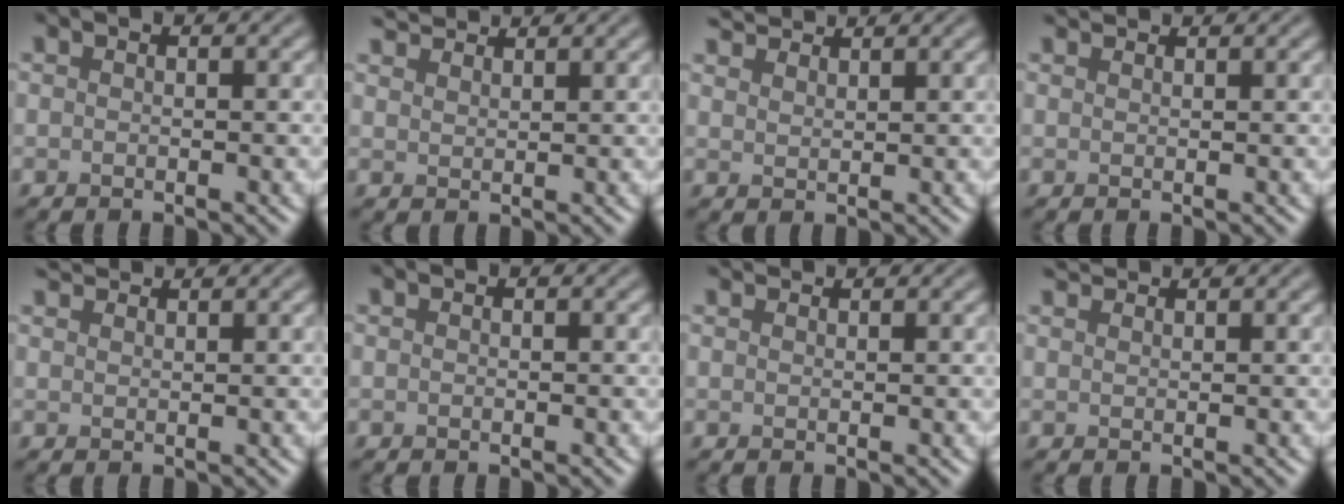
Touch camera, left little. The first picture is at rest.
{"total": 3.1, "force": [3.0, 0.5, 0.7], "torque": [-0.019, 0.009, 0.053]}
{"total": 3.1, "force": [3.0, 0.4, 0.7], "torque": [-0.019, 0.008, 0.052]}
{"total": 2.1, "force": [2.0, 0.2, 0.5], "torque": [-0.014, 0.001, 0.023]}
{"total": 2.4, "force": [2.3, 0.2, 0.5], "torque": [-0.013, 0.006, 0.037]}
{"total": 0.0}
{"total": 2.1, "force": [2.0, 0.2, 0.5], "torque": [-0.014, -0.001, 0.023]}
{"total": 2.0, "force": [2.0, 0.2, 0.4], "torque": [-0.013, 0.004, 0.030]}